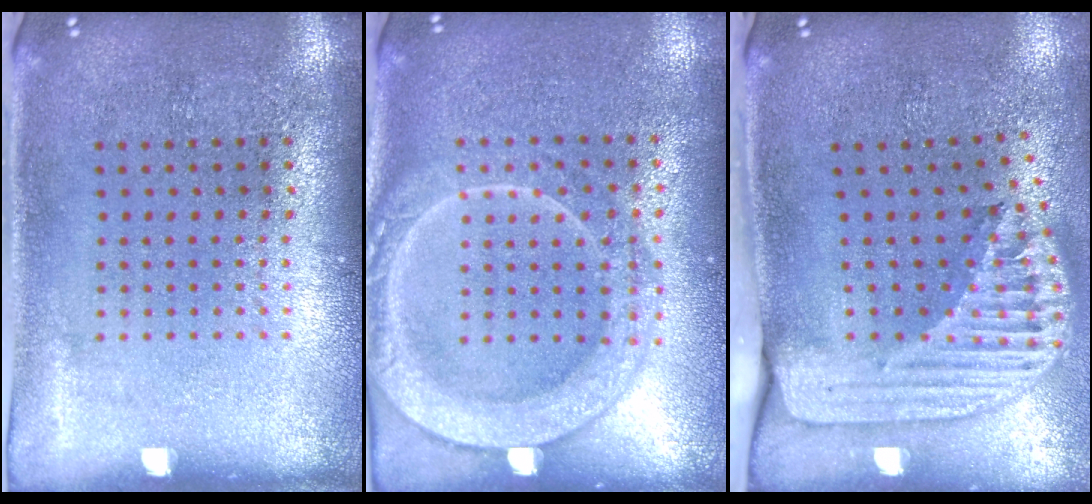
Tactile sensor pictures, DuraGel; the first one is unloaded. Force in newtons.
{"total": 2.0, "press": 1.9, "slide": 0.3}
{"total": 2.5, "press": 1.8, "slide": 1.8}